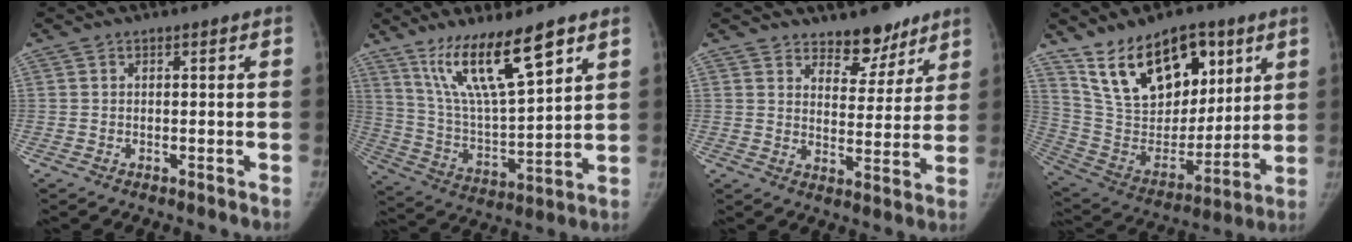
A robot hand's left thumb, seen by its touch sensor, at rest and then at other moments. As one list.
[{"total": 17.0, "force": [10.8, 3.7, 12.7], "torque": [-0.219, -0.056, 0.217]}, {"total": 9.1, "force": [7.1, 4.5, 3.4], "torque": [-0.008, -0.050, 0.112]}, {"total": 22.9, "force": [13.0, 12.6, 14.0], "torque": [-0.197, -0.048, 0.243]}]